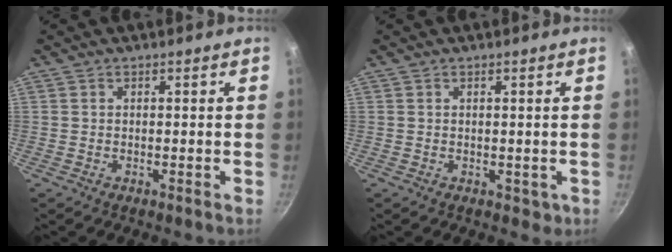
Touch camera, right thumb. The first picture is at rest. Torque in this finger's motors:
{"motor_torque": [-0.21, 0.14, -0.04, -0.48, 0.03]}